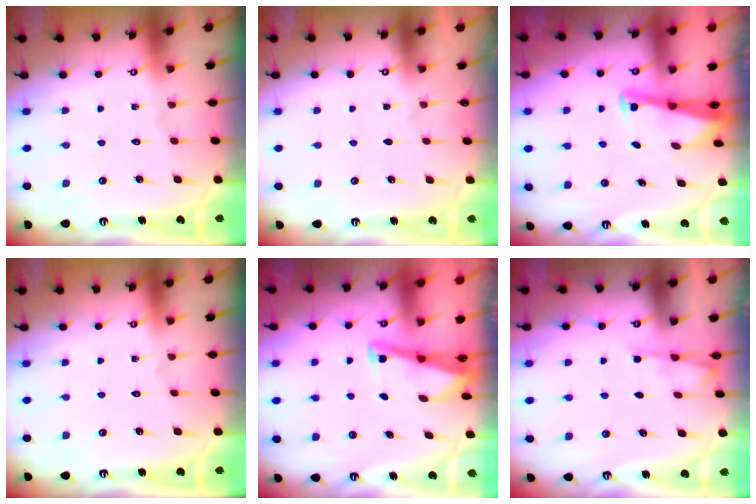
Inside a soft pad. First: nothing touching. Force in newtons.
{"total": 0.9, "press": 0.9, "slide": 0.1}
{"total": 3.7, "press": 3.7, "slide": 0.4}
{"total": 0.0}
{"total": 2.8, "press": 2.8, "slide": 0.4}
{"total": 2.3, "press": 2.3, "slide": 0.4}